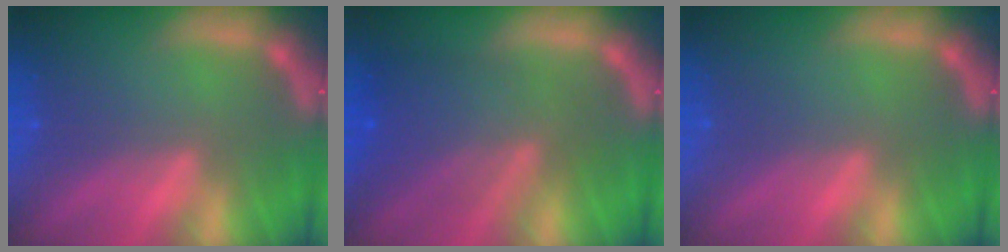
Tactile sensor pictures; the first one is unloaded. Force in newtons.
{"total": 7.1}
{"total": 0.0}